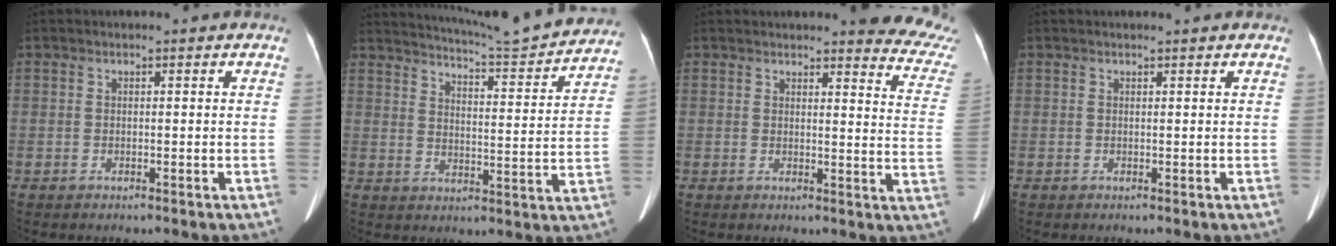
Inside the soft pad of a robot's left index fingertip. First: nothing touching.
{"total": 16.5, "force": [15.6, 0.4, 5.4], "torque": [-0.088, -0.033, 0.202]}
{"total": 10.8, "force": [10.4, 0.8, 2.5], "torque": [-0.004, -0.074, 0.082]}
{"total": 0.0}